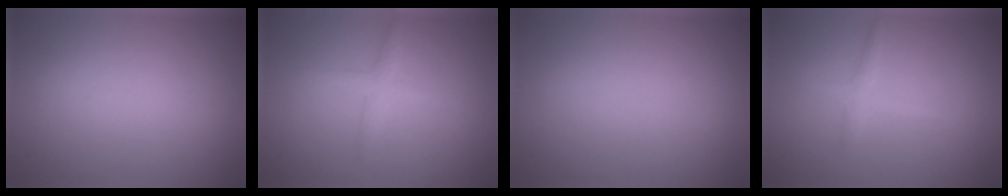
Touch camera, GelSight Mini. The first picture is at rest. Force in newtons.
{"total": 1.6, "press": 1.6, "slide": 0.1}
{"total": 0.0}
{"total": 1.4, "press": 1.4, "slide": 0.1}